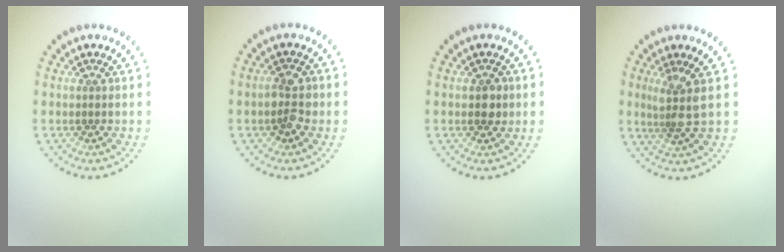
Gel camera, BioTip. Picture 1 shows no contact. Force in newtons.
{"total": 2.6, "press": 2.5, "slide": 0.4}
{"total": 1.6, "press": 1.6, "slide": 0.2}
{"total": 2.5, "press": 1.9, "slide": 1.6}